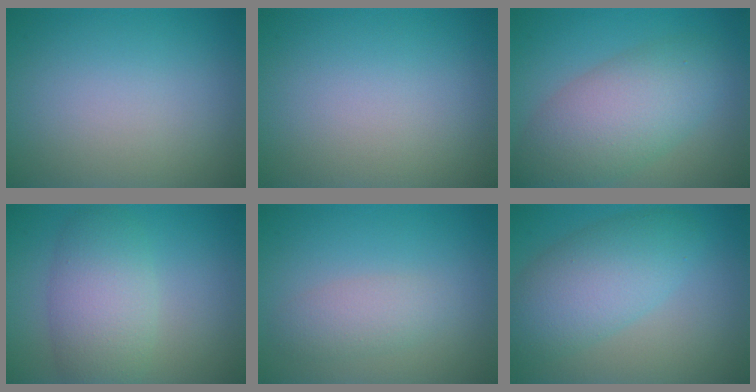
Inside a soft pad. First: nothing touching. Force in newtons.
{"total": 0.0}
{"total": 7.3, "press": 7.2, "slide": 0.4}
{"total": 5.2, "press": 5.2, "slide": 0.1}
{"total": 2.3, "press": 2.3, "slide": 0.1}
{"total": 6.0, "press": 6.0, "slide": 0.4}